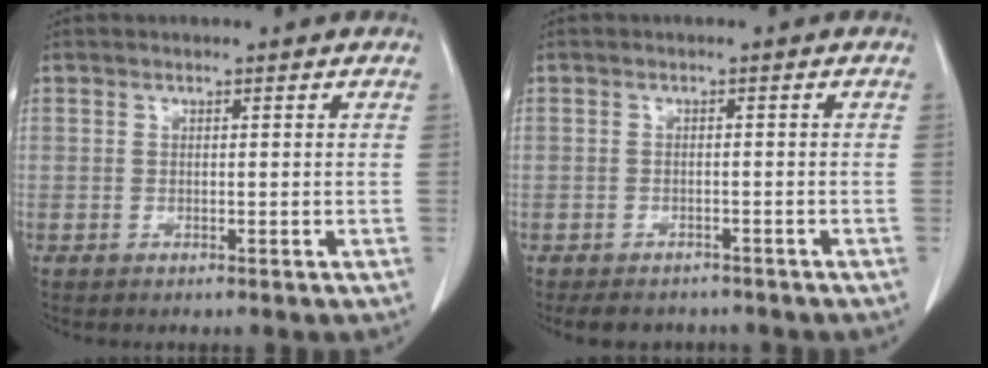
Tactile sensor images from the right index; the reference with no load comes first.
{"total": 5.2, "force": [-4.4, 2.5, 1.1], "torque": [-0.012, 0.002, -0.057]}